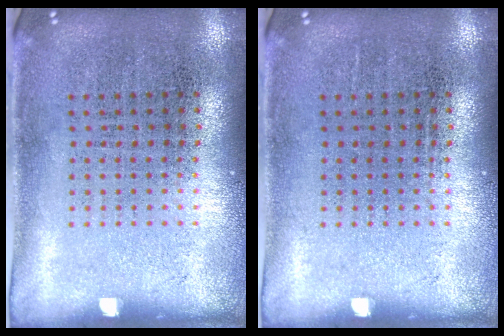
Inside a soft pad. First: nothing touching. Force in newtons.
{"total": 0.0}